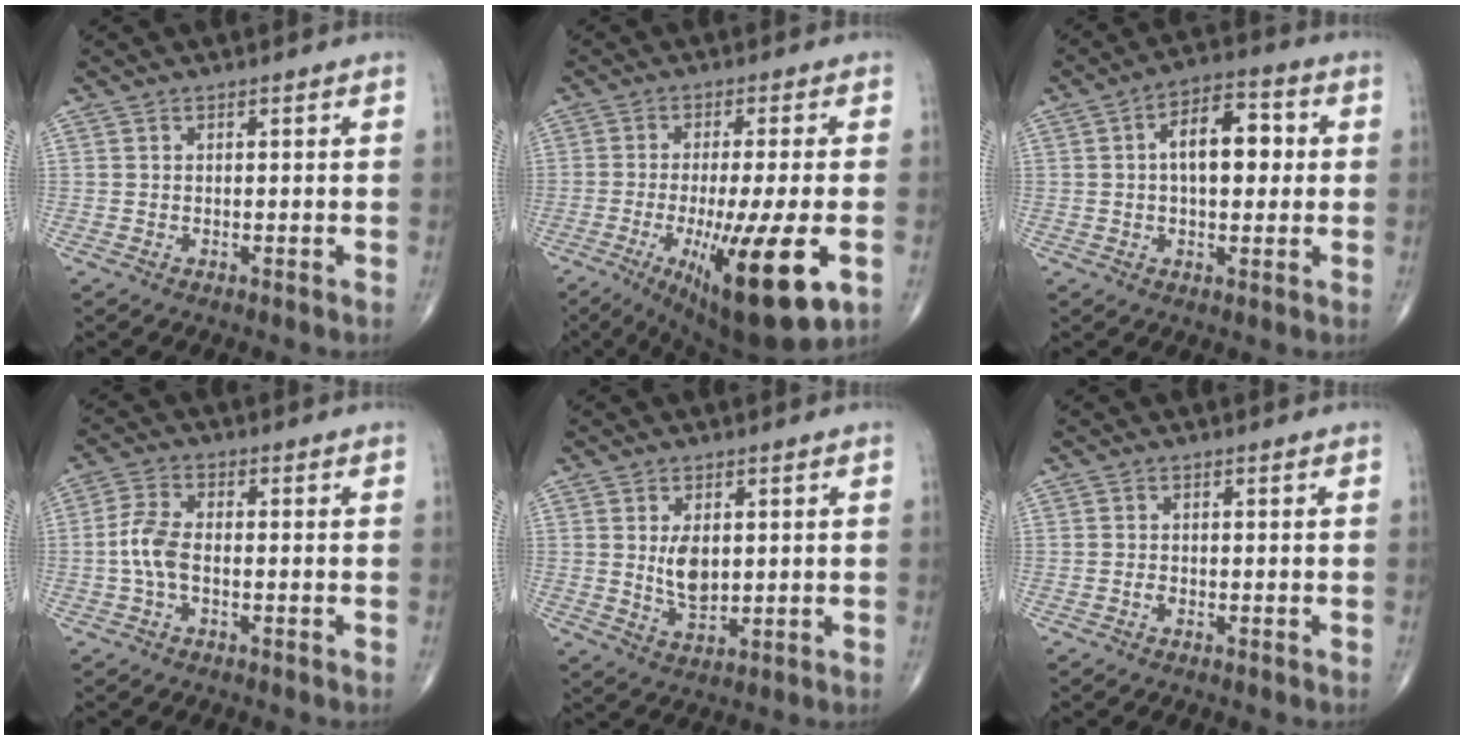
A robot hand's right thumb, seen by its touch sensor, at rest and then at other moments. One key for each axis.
{"total": 18.0, "fx": -5.5, "fy": 3.8, "fz": 16.8, "tx": -0.257, "ty": -0.017, "tz": -0.070}
{"total": 10.8, "fx": 1.2, "fy": 5.8, "fz": 9.0, "tx": -0.116, "ty": 0.020, "tz": 0.013}
{"total": 5.8, "fx": -1.0, "fy": 2.9, "fz": 4.8, "tx": -0.113, "ty": 0.019, "tz": -0.024}
{"total": 5.8, "fx": 0.9, "fy": 3.3, "fz": 4.7, "tx": -0.071, "ty": -0.014, "tz": 0.023}
{"total": 0.8, "fx": -0.4, "fy": 0.5, "fz": 0.5, "tx": -0.005, "ty": 0.003, "tz": -0.009}